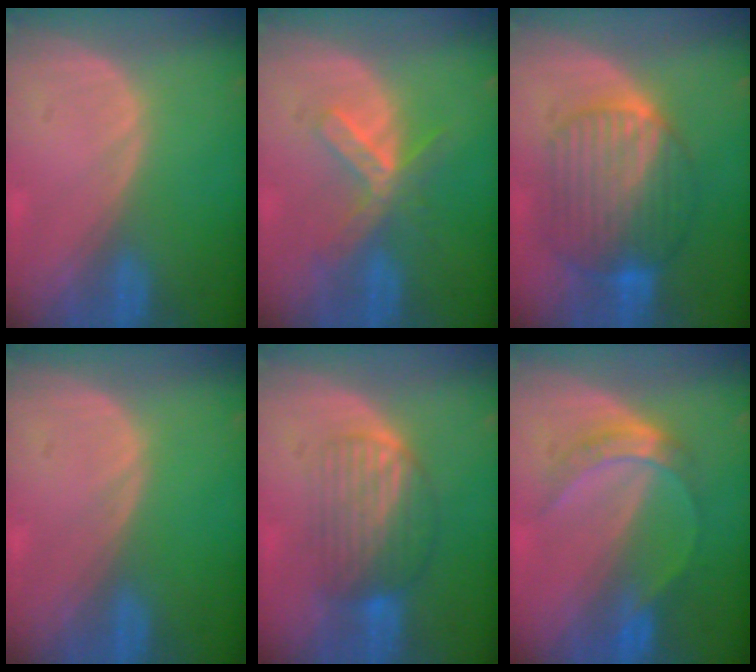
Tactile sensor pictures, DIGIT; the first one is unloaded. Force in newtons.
{"total": 5.3, "press": 5.3, "slide": 0.8}
{"total": 10.3, "press": 10.3, "slide": 0.8}
{"total": 0.0}
{"total": 6.8, "press": 6.5, "slide": 1.9}
{"total": 5.0, "press": 4.8, "slide": 1.5}